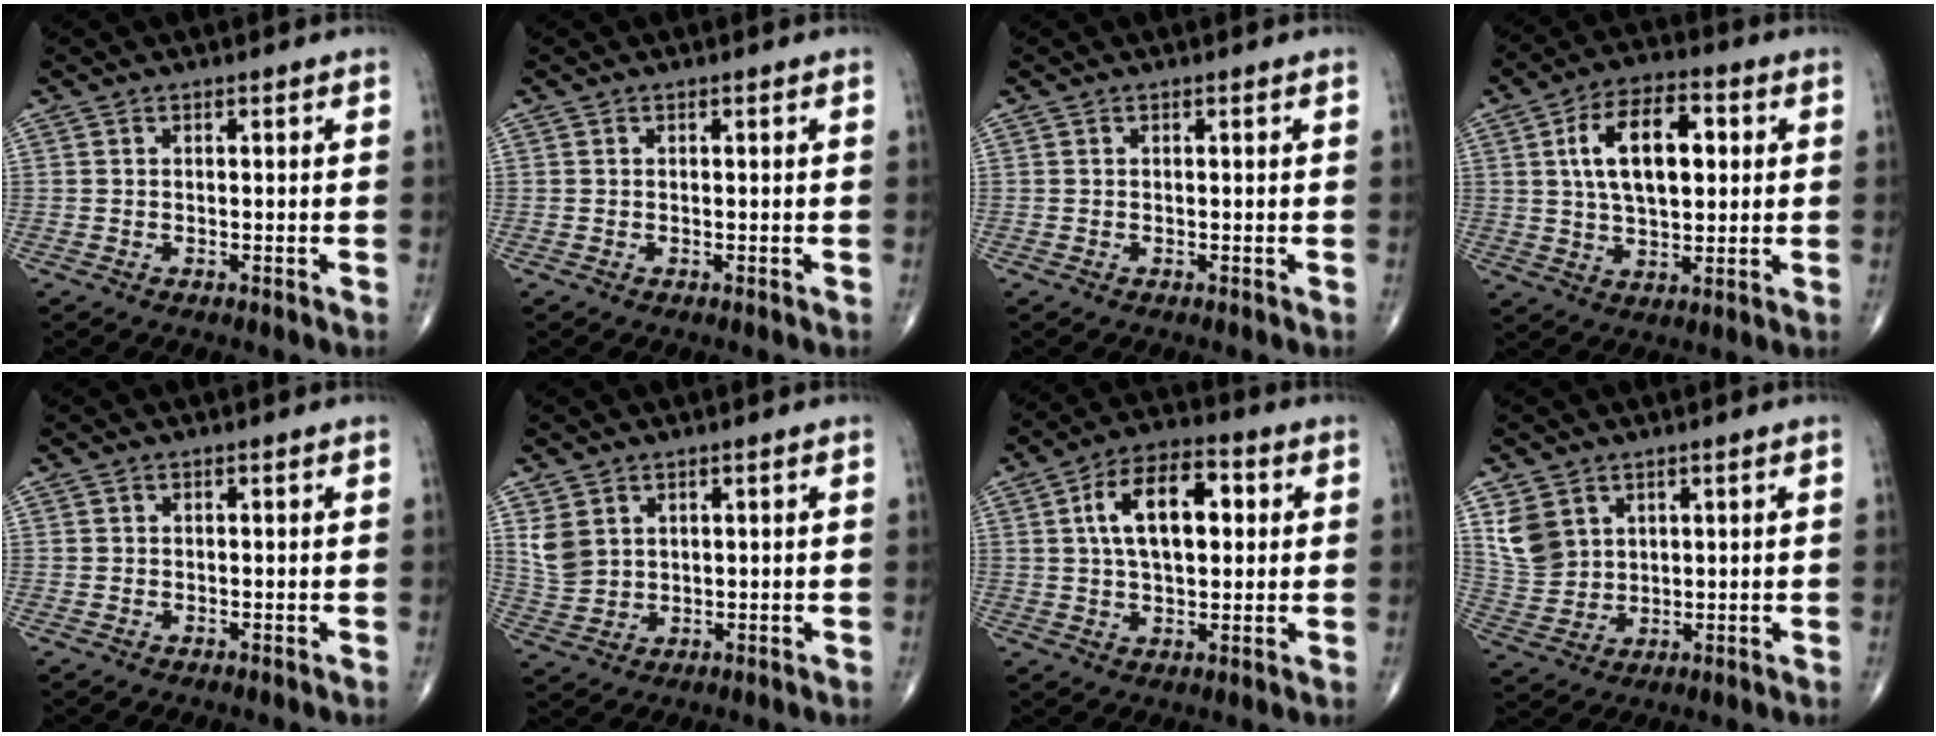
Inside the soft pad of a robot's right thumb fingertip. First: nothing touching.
{"total": 0.0}
{"total": 0.0}
{"total": 13.9, "force": [3.0, 7.4, 11.4], "torque": [-0.178, 0.006, 0.049]}
{"total": 0.0}
{"total": 5.1, "force": [2.1, 3.9, 2.5], "torque": [-0.043, -0.009, 0.055]}
{"total": 13.6, "force": [3.0, 7.3, 11.1], "torque": [-0.172, 0.014, 0.045]}
{"total": 7.1, "force": [3.3, 5.4, 3.2], "torque": [-0.051, -0.014, 0.078]}